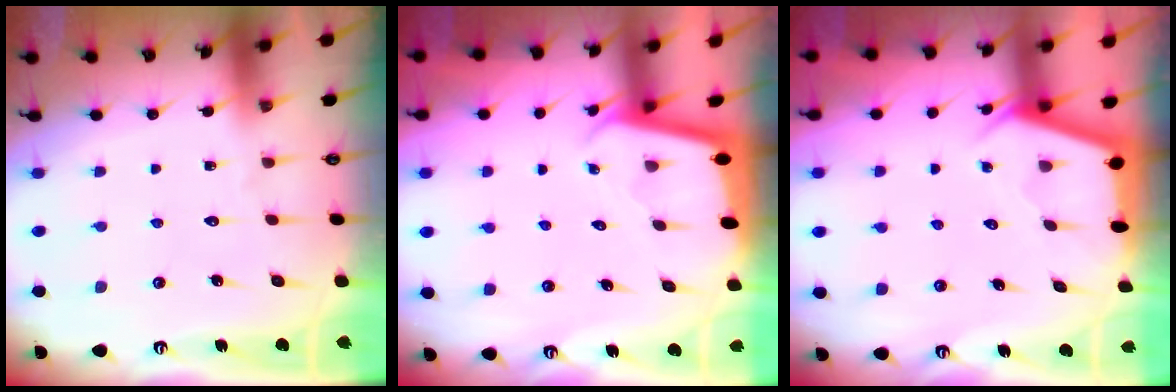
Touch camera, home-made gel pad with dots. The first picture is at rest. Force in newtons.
{"total": 1.8, "press": 1.8, "slide": 0.0}
{"total": 2.7, "press": 2.6, "slide": 0.3}